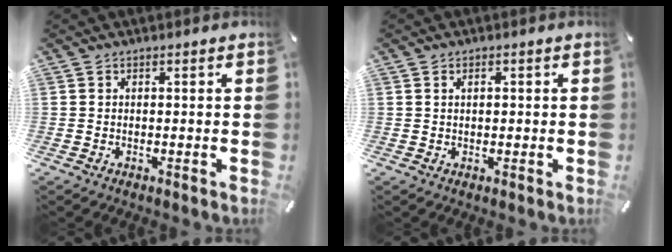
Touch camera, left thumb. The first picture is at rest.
{"total": 1.2, "force": [0.3, 0.8, 0.9], "torque": [-0.011, 0.002, 0.002]}